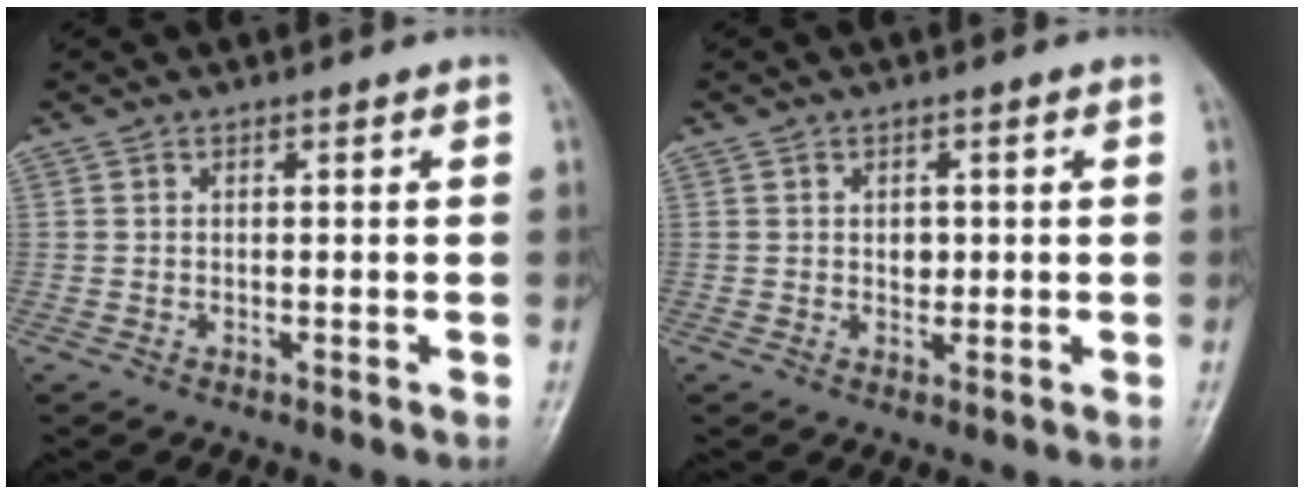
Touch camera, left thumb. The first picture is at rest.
{"total": 2.2, "force": [0.2, 1.7, 1.4], "torque": [-0.006, 0.000, 0.005]}